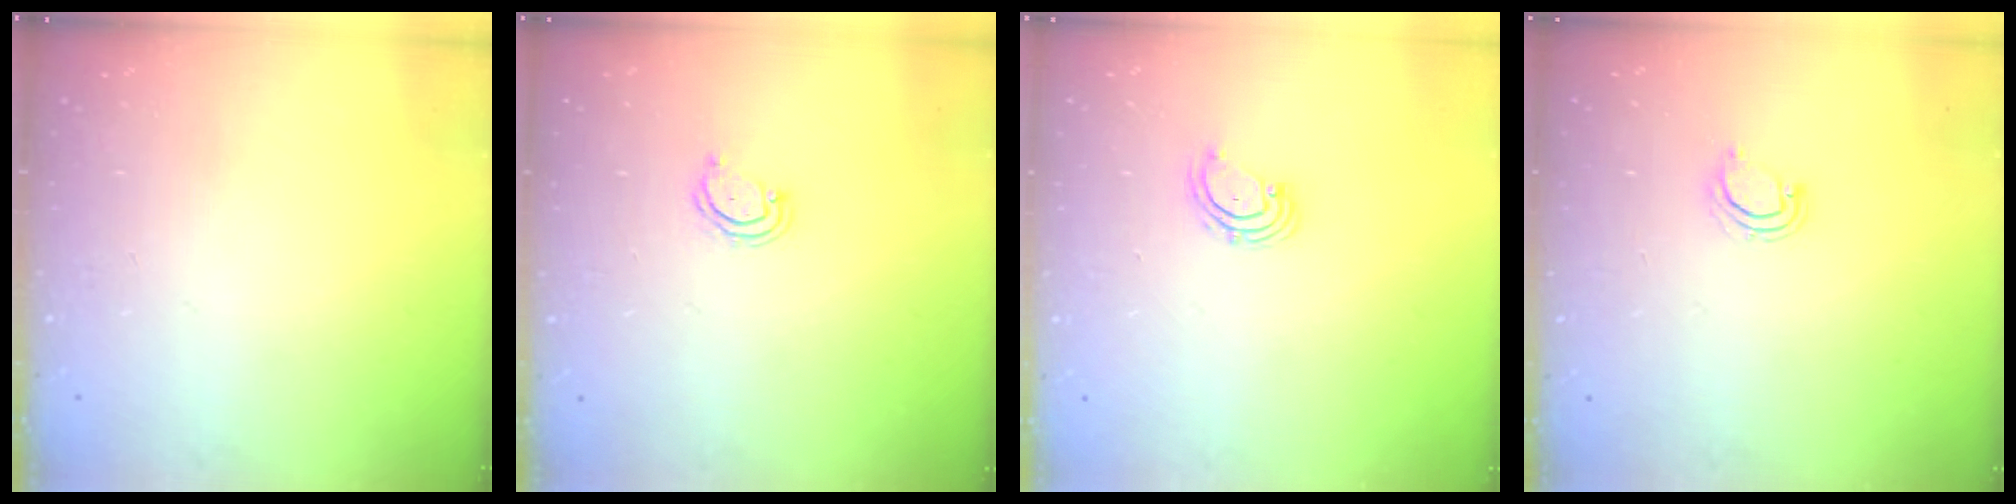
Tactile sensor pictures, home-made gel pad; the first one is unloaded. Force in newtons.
{"total": 3.9, "press": 3.9, "slide": 0.4}
{"total": 2.5, "press": 2.4, "slide": 0.4}
{"total": 2.2, "press": 2.2, "slide": 0.1}